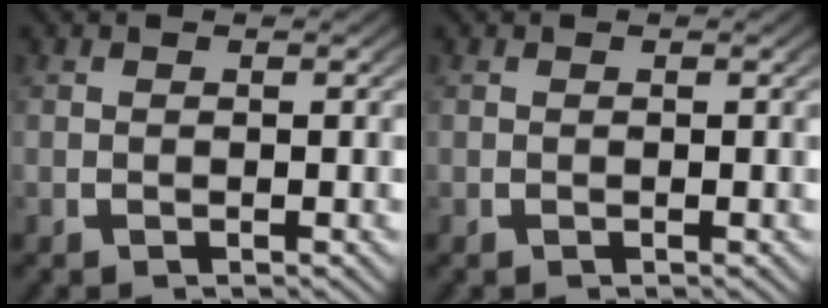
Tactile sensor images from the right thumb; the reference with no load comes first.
{"total": 0.0}